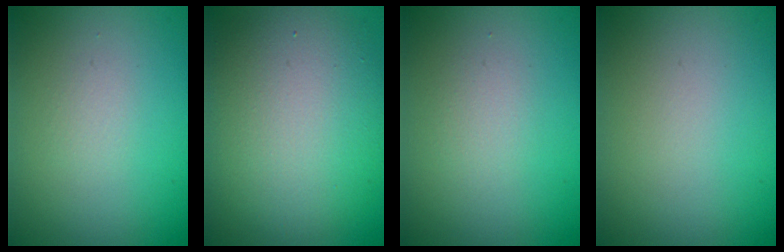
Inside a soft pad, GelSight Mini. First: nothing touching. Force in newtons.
{"total": 9.4, "press": 9.3, "slide": 0.7}
{"total": 1.2, "press": 1.2, "slide": 0.0}
{"total": 0.0}